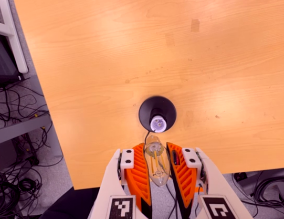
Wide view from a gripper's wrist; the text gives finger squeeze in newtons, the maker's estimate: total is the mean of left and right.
{"total": 20.4, "left": 22.1, "right": 18.7}